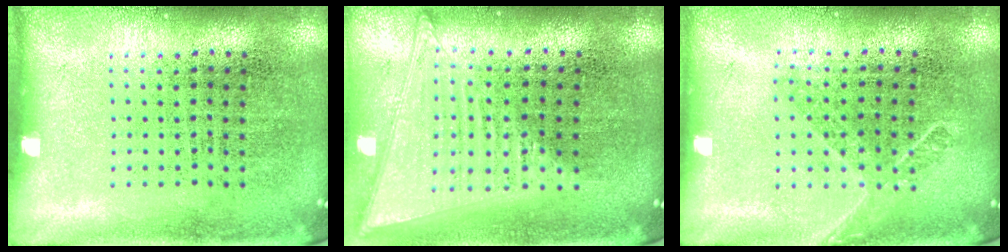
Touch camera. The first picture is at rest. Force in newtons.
{"total": 1.4, "press": 1.3, "slide": 0.5}
{"total": 1.5, "press": 1.2, "slide": 0.9}